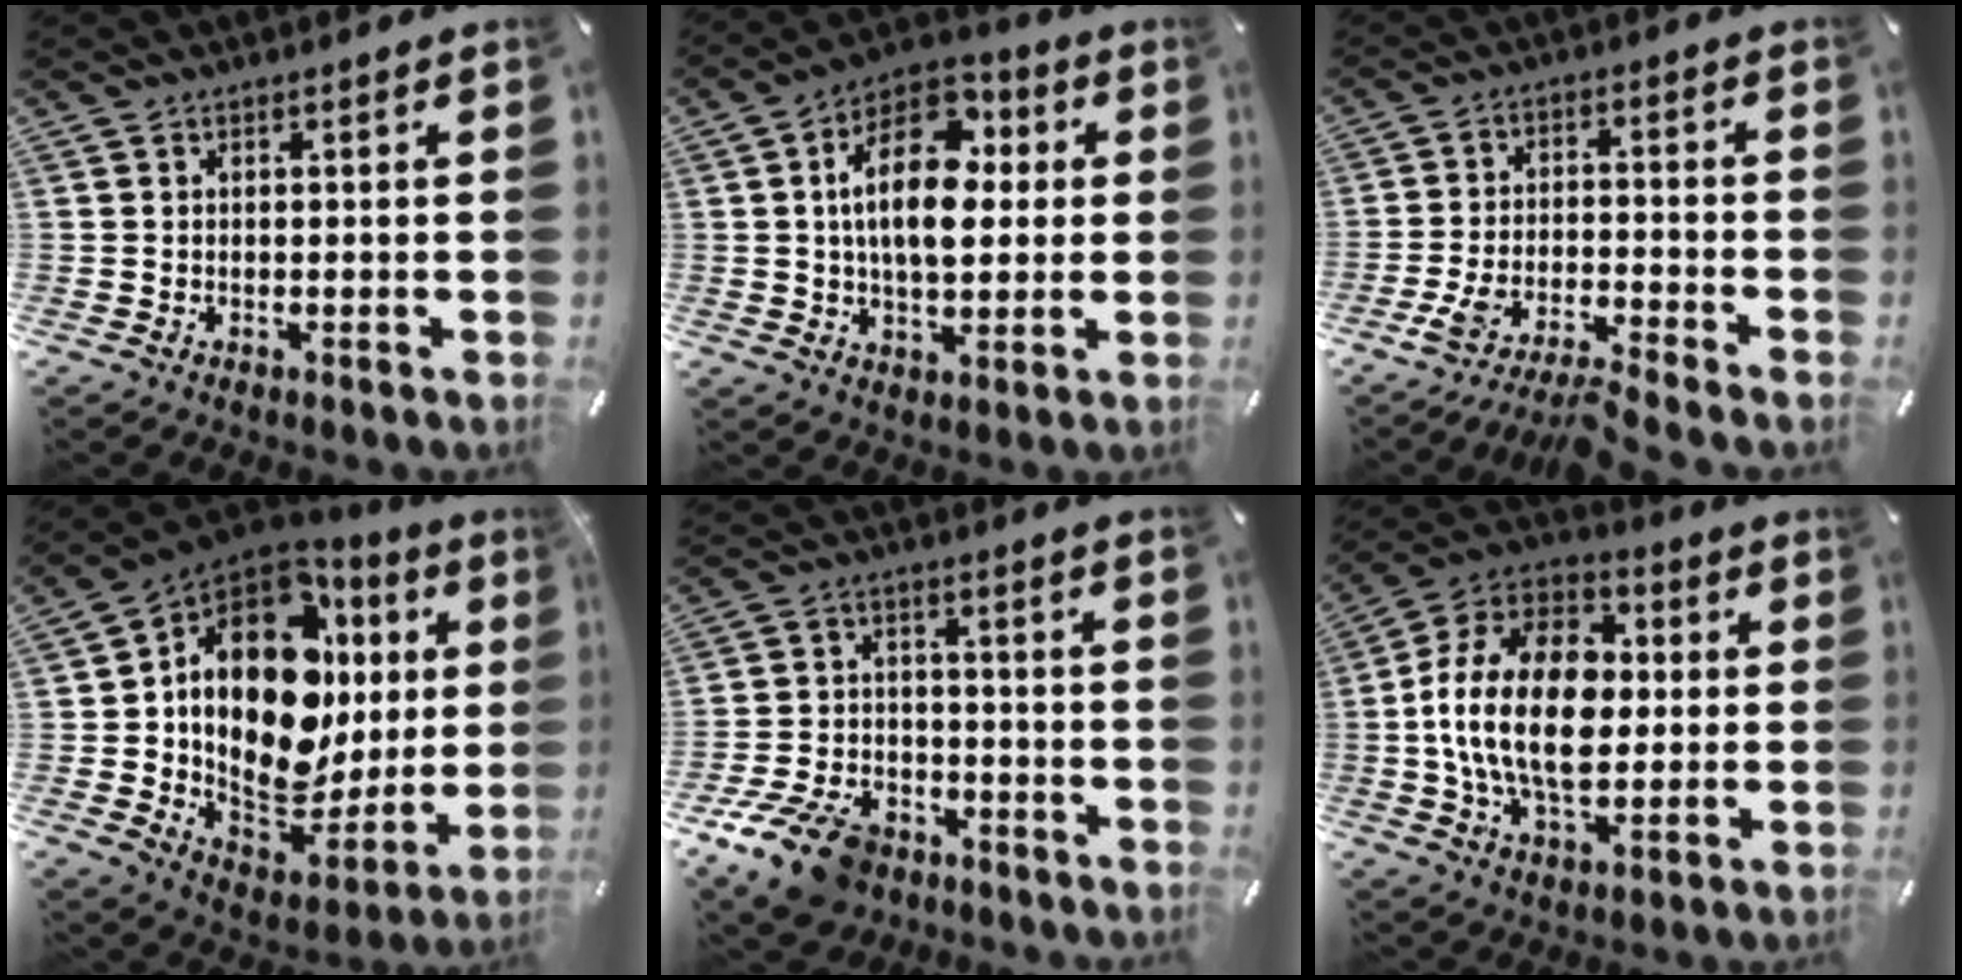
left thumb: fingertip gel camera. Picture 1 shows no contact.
{"total": 16.0, "force": [3.1, 10.2, 11.9], "torque": [-0.214, -0.008, 0.051]}
{"total": 8.6, "force": [-7.1, 1.8, 4.5], "torque": [-0.088, 0.014, -0.137]}
{"total": 21.8, "force": [4.5, 14.3, 15.8], "torque": [-0.274, -0.055, 0.074]}
{"total": 12.2, "force": [-8.0, 7.1, 5.9], "torque": [-0.113, 0.052, -0.144]}
{"total": 20.8, "force": [-1.1, 14.1, 15.3], "torque": [-0.315, 0.014, -0.022]}